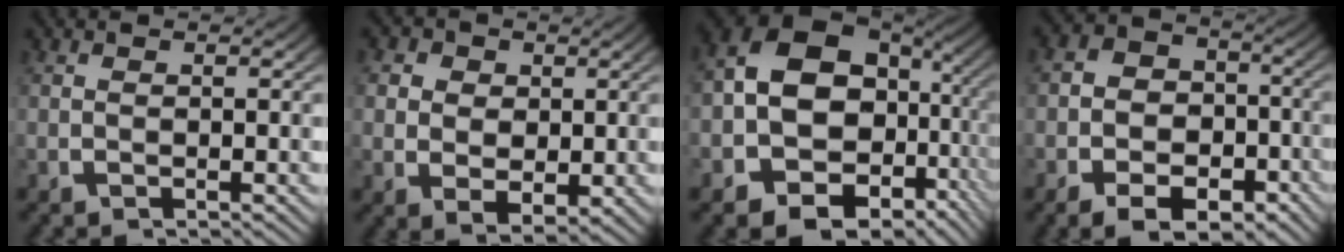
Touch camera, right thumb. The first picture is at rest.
{"total": 5.2, "force": [0.2, 4.2, 3.1], "torque": [-0.062, -0.027, 0.013]}
{"total": 15.8, "force": [-3.9, 12.1, 9.3], "torque": [-0.200, -0.071, -0.050]}
{"total": 7.3, "force": [-2.7, 5.5, 3.9], "torque": [-0.065, -0.026, -0.040]}